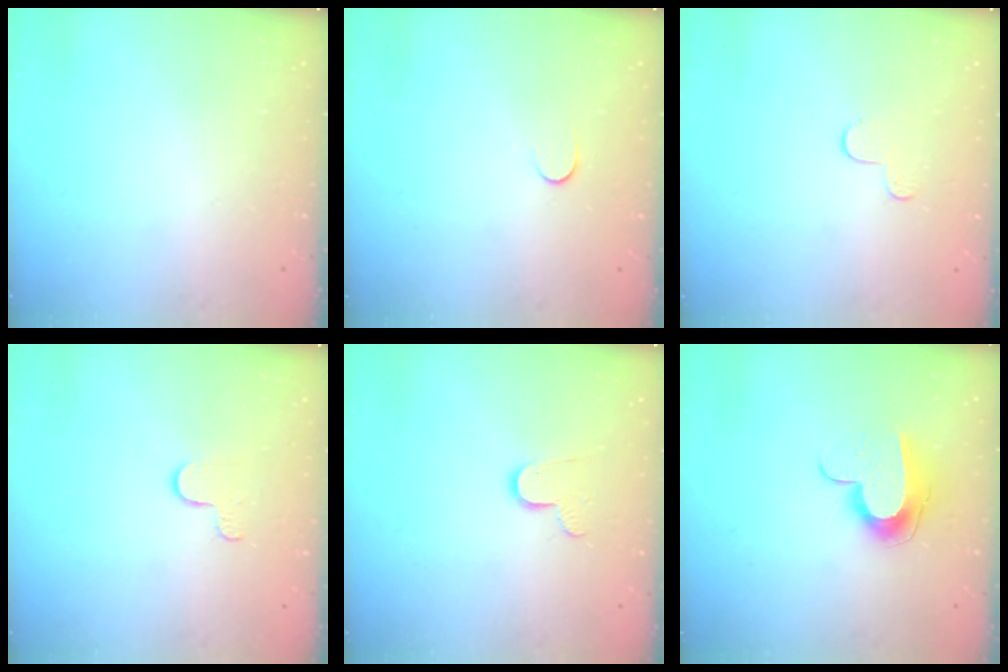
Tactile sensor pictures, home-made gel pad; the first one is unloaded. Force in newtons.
{"total": 5.2, "press": 5.2, "slide": 0.5}
{"total": 3.7, "press": 3.7, "slide": 0.4}
{"total": 2.9, "press": 2.9, "slide": 0.3}
{"total": 7.6, "press": 7.6, "slide": 0.5}
{"total": 10.2, "press": 10.2, "slide": 0.1}